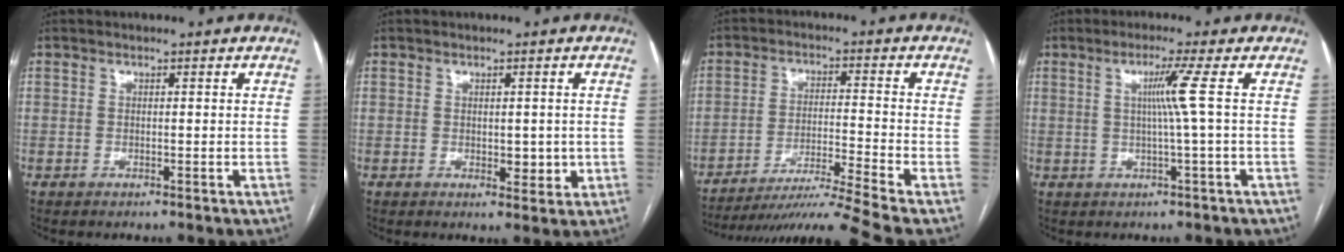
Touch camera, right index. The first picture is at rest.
{"total": 3.1, "force": [-0.1, 2.0, 2.4], "torque": [-0.026, -0.001, 0.008]}
{"total": 13.5, "force": [-11.5, -4.1, 5.7], "torque": [-0.087, -0.013, -0.190]}
{"total": 4.6, "force": [0.8, -2.0, 4.1], "torque": [-0.080, -0.003, 0.019]}